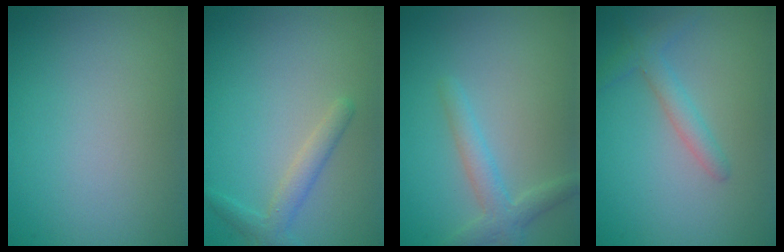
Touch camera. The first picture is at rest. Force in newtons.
{"total": 2.2, "press": 2.2, "slide": 0.1}
{"total": 2.5, "press": 2.5, "slide": 0.1}
{"total": 2.2, "press": 2.2, "slide": 0.1}